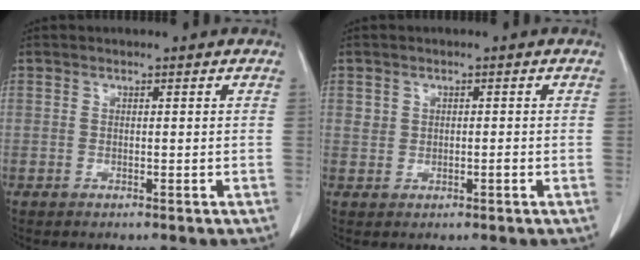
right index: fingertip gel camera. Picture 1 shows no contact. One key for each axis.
{"total": 1.6, "fx": 0.1, "fy": 1.2, "fz": 1.1, "tx": -0.023, "ty": 0.010, "tz": 0.006}